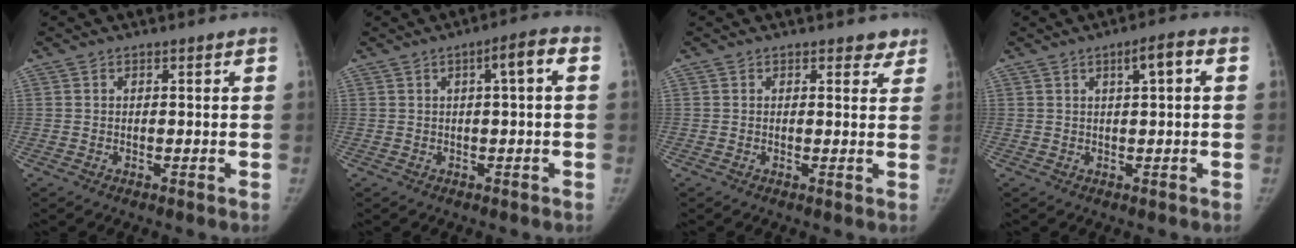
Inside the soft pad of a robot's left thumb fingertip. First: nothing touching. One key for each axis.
{"total": 4.1, "fx": 0.6, "fy": 0.5, "fz": 4.0, "tx": -0.056, "ty": 0.017, "tz": 0.004}
{"total": 2.4, "fx": 1.9, "fy": 1.4, "fz": 0.6, "tx": 0.024, "ty": -0.009, "tz": 0.016}
{"total": 4.0, "fx": 1.1, "fy": 0.8, "fz": 3.7, "tx": -0.052, "ty": 0.012, "tz": 0.015}